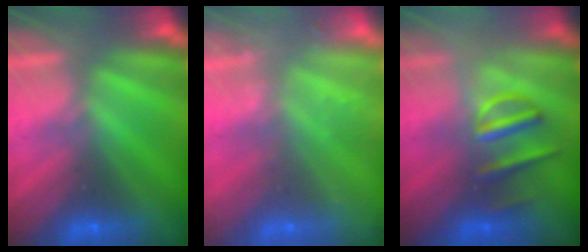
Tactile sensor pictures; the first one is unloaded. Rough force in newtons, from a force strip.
{"total": 2.4}
{"total": 3.1}